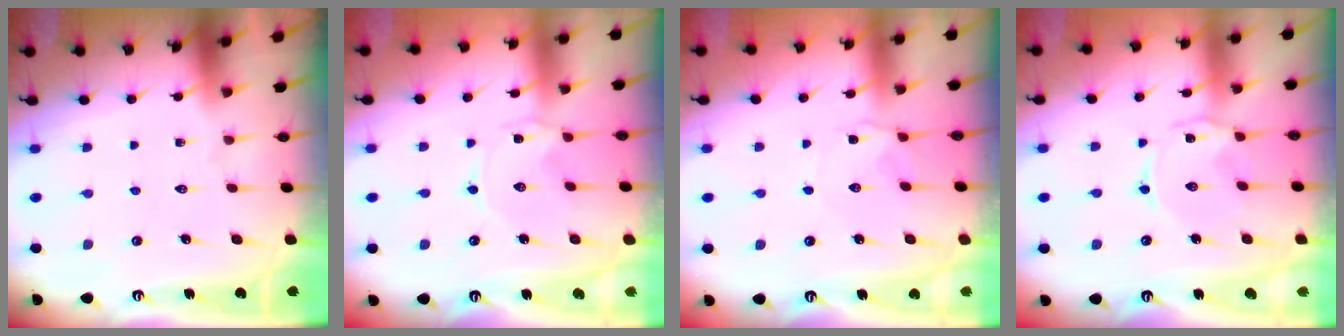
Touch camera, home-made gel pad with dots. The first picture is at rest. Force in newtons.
{"total": 0.0}
{"total": 2.0, "press": 1.9, "slide": 0.3}
{"total": 0.6, "press": 0.4, "slide": 0.4}